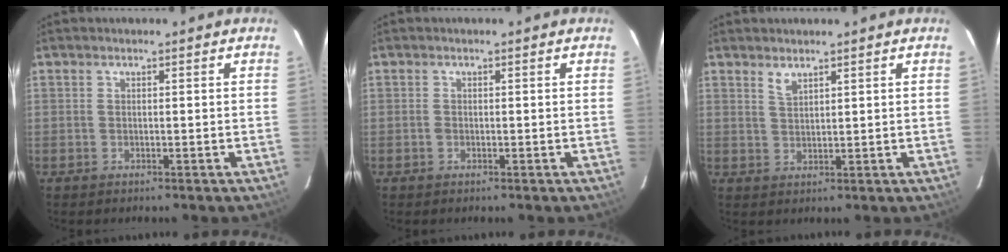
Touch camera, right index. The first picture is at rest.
{"total": 0.6, "force": [-0.2, 0.5, 0.3], "torque": [-0.004, 0.001, -0.006]}
{"total": 2.0, "force": [1.7, 0.6, 1.0], "torque": [-0.018, 0.000, 0.031]}